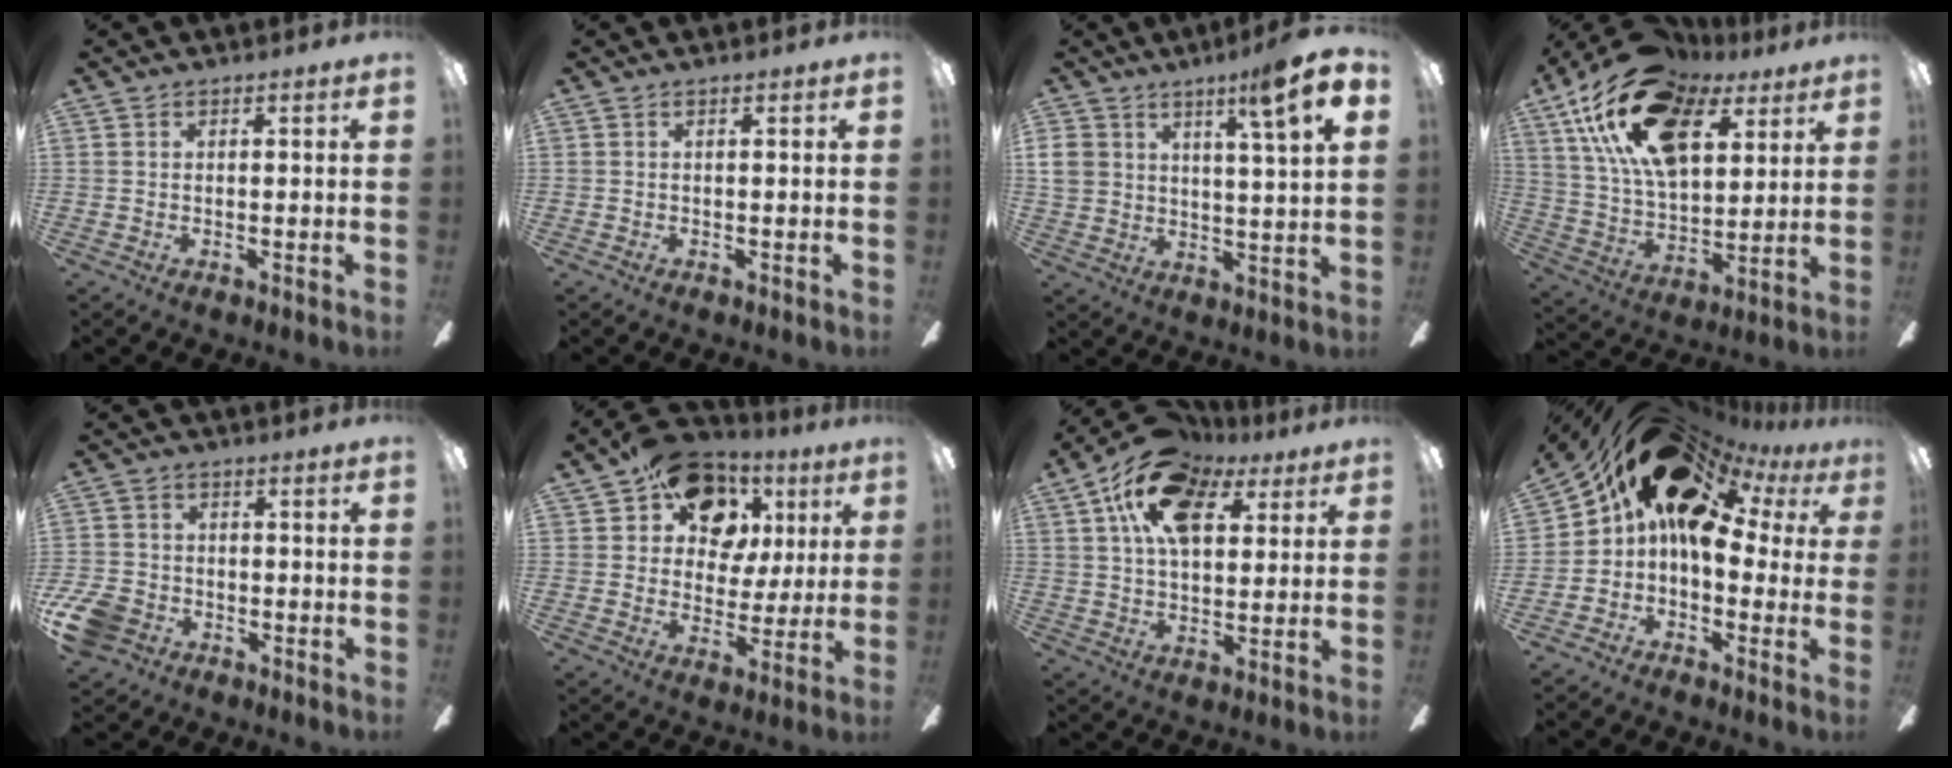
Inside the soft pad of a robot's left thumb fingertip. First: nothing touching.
{"total": 0.0}
{"total": 12.9, "force": [7.9, 4.2, 9.4], "torque": [-0.146, -0.030, 0.130]}
{"total": 23.6, "force": [12.7, 12.6, 15.3], "torque": [-0.286, -0.050, 0.224]}
{"total": 8.1, "force": [-4.1, 5.9, 3.6], "torque": [-0.092, 0.027, -0.077]}
{"total": 16.8, "force": [8.5, 12.0, 8.0], "torque": [-0.126, -0.035, 0.159]}
{"total": 17.0, "force": [7.9, 9.8, 11.3], "torque": [-0.191, -0.008, 0.141]}
{"total": 19.3, "force": [8.8, 11.5, 12.8], "torque": [-0.232, -0.035, 0.153]}